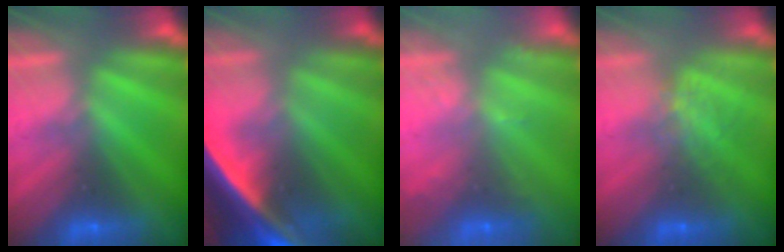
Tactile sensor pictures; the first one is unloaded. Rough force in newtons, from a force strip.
{"total": 5.5}
{"total": 8.4}
{"total": 1.2}